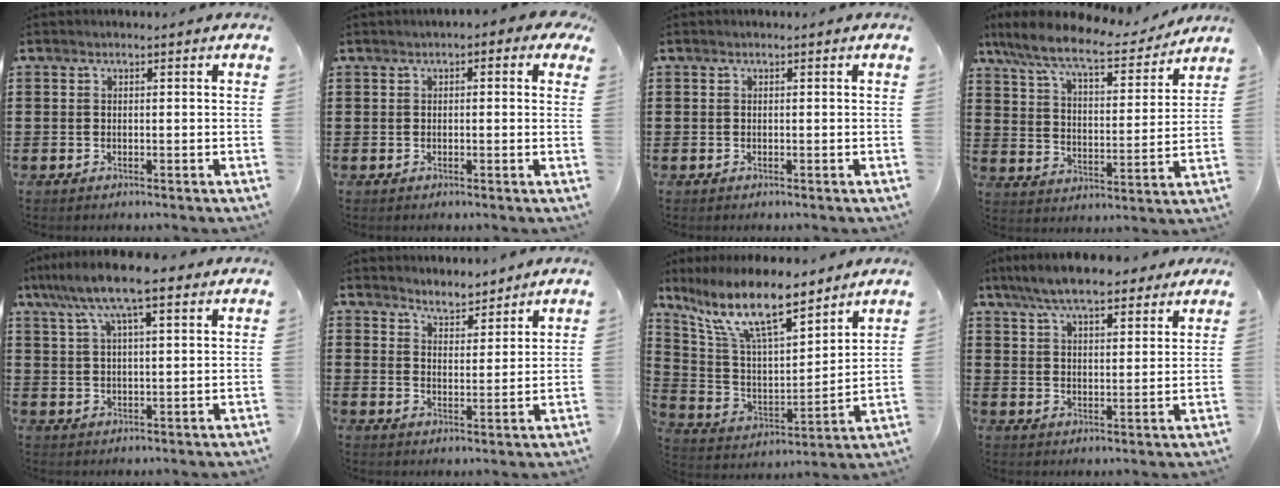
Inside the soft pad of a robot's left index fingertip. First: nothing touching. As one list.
[{"total": 1.2, "force": [0.0, 0.6, 1.0], "torque": [-0.022, 0.003, -0.002]}, {"total": 0.0}, {"total": 9.3, "force": [8.2, 0.9, 4.4], "torque": [-0.119, -0.043, 0.139]}, {"total": 9.9, "force": [6.6, 2.1, 7.1], "torque": [-0.152, -0.004, 0.116]}, {"total": 3.9, "force": [3.9, 0.5, -0.3], "torque": [-0.009, -0.017, 0.072]}, {"total": 13.2, "force": [9.8, 3.3, 8.3], "torque": [-0.192, -0.042, 0.173]}, {"total": 8.3, "force": [7.1, 1.9, 3.8], "torque": [-0.096, -0.009, 0.130]}]